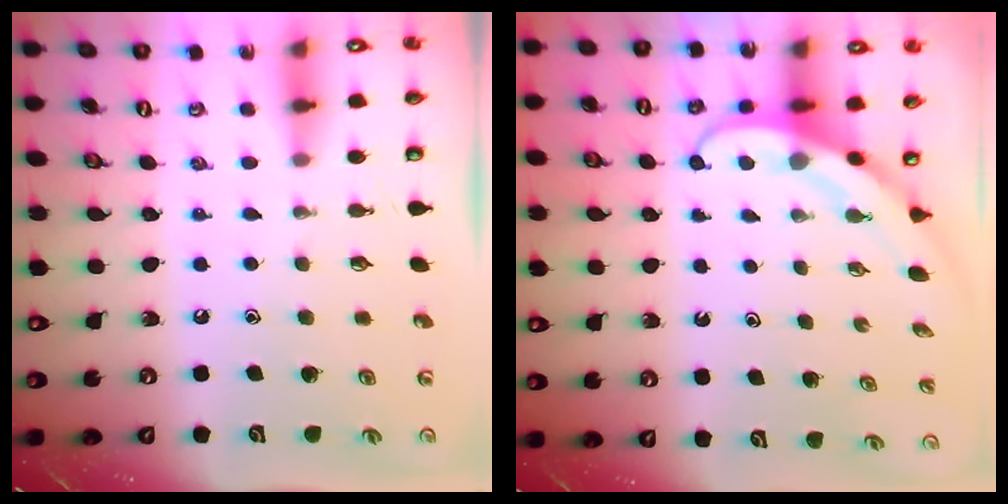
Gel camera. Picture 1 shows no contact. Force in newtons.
{"total": 3.9, "press": 3.9, "slide": 0.3}